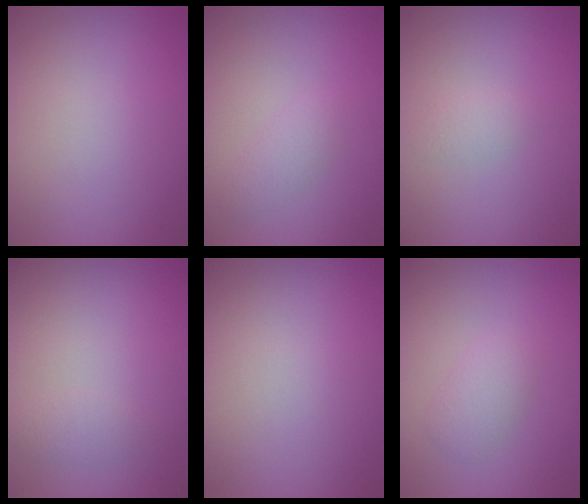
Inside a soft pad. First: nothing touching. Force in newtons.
{"total": 1.4, "press": 1.4, "slide": 0.1}
{"total": 1.0, "press": 1.0, "slide": 0.1}
{"total": 1.1, "press": 1.1, "slide": 0.0}
{"total": 0.0}
{"total": 2.0, "press": 2.0, "slide": 0.0}